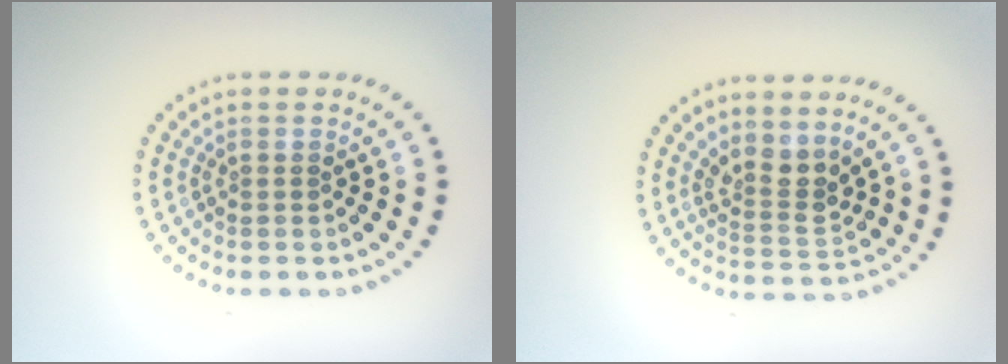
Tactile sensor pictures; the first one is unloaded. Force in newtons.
{"total": 2.8, "press": 2.1, "slide": 1.8}